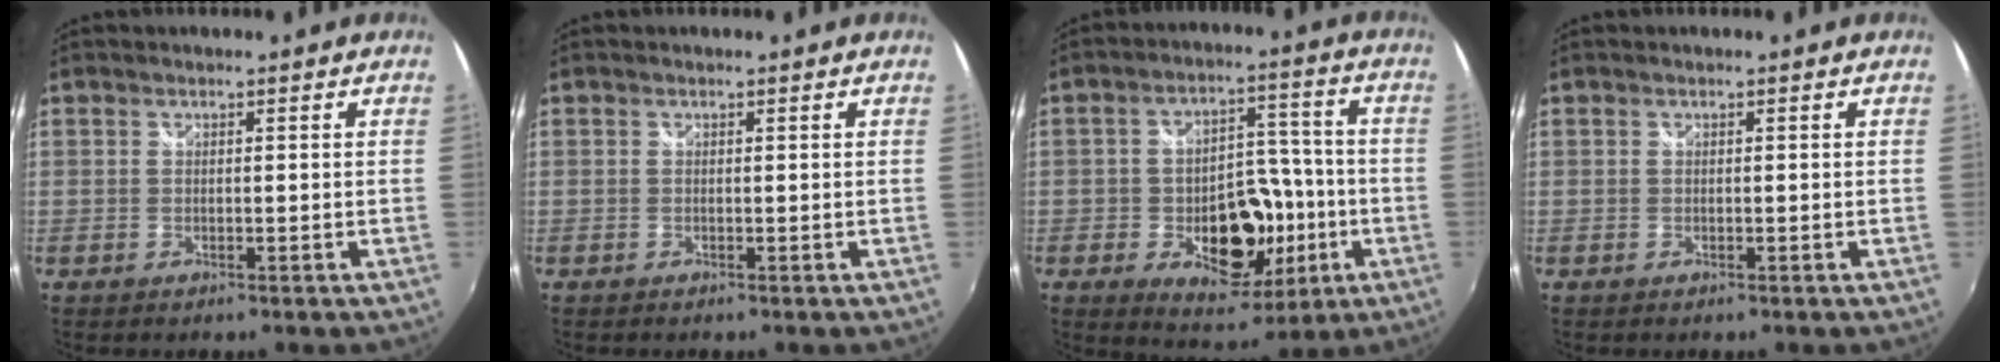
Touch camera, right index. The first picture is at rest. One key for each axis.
{"total": 0.0}
{"total": 15.4, "fx": -4.6, "fy": 9.6, "fz": 11.2, "tx": -0.185, "ty": 0.012, "tz": -0.052}
{"total": 0.0}